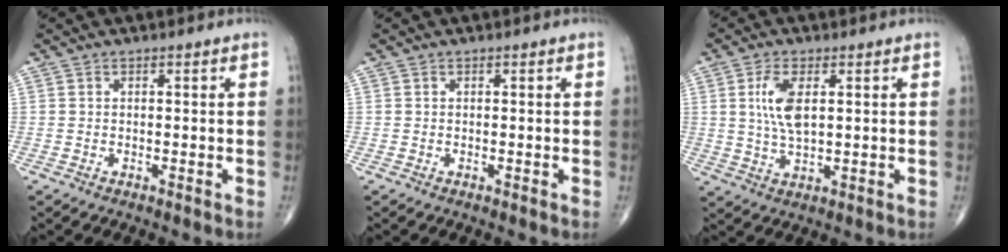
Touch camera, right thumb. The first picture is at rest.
{"total": 0.0}
{"total": 6.9, "force": [1.6, 3.0, 6.0], "torque": [-0.126, -0.007, 0.033]}